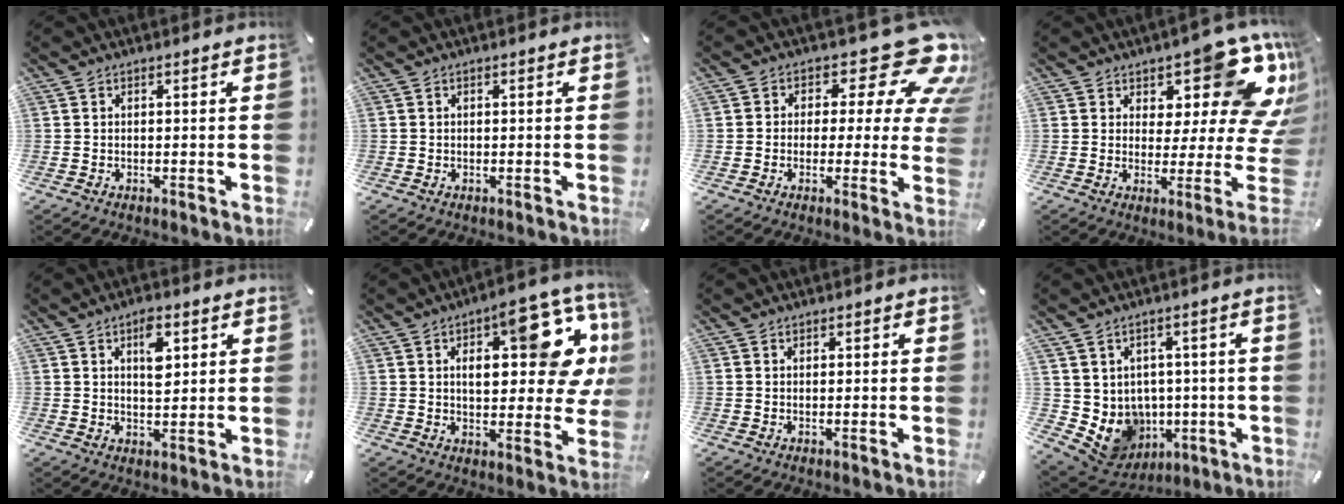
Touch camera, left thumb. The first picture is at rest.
{"total": 0.0}
{"total": 17.0, "force": [7.4, 8.7, 12.7], "torque": [-0.160, -0.047, 0.118]}
{"total": 14.4, "force": [8.5, 5.0, 10.5], "torque": [-0.113, -0.088, 0.138]}
{"total": 6.8, "force": [2.7, 3.4, 5.3], "torque": [-0.072, -0.008, 0.038]}
{"total": 20.6, "force": [6.8, 9.4, 17.0], "torque": [-0.212, -0.040, 0.101]}
{"total": 0.6, "force": [0.3, 0.5, 0.1], "torque": [-0.001, 0.002, 0.006]}
{"total": 8.1, "force": [0.1, 8.0, 1.5], "torque": [-0.048, -0.031, 0.014]}